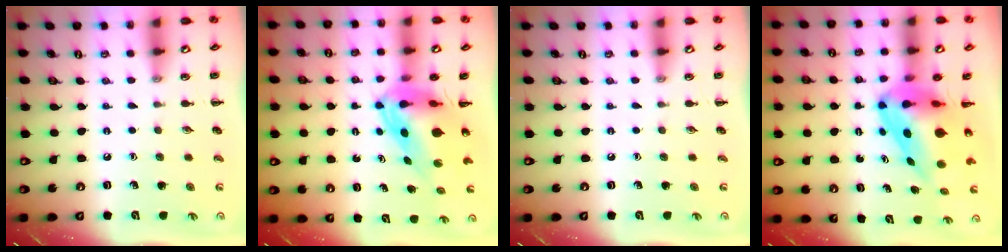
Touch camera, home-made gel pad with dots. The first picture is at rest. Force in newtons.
{"total": 7.3, "press": 6.9, "slide": 2.3}
{"total": 0.0}
{"total": 9.1, "press": 8.8, "slide": 2.4}